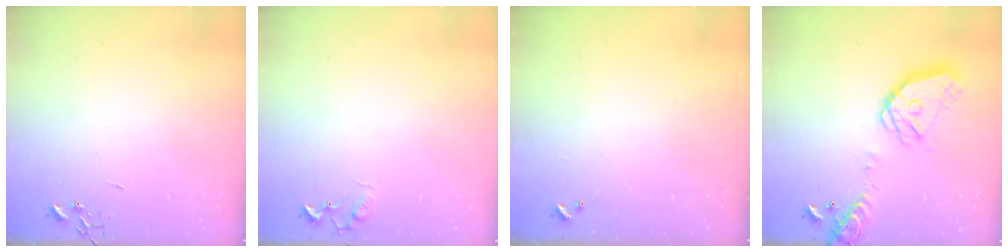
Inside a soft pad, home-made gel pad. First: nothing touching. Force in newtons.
{"total": 6.2, "press": 6.2, "slide": 0.4}
{"total": 0.0}
{"total": 19.0, "press": 18.9, "slide": 2.0}